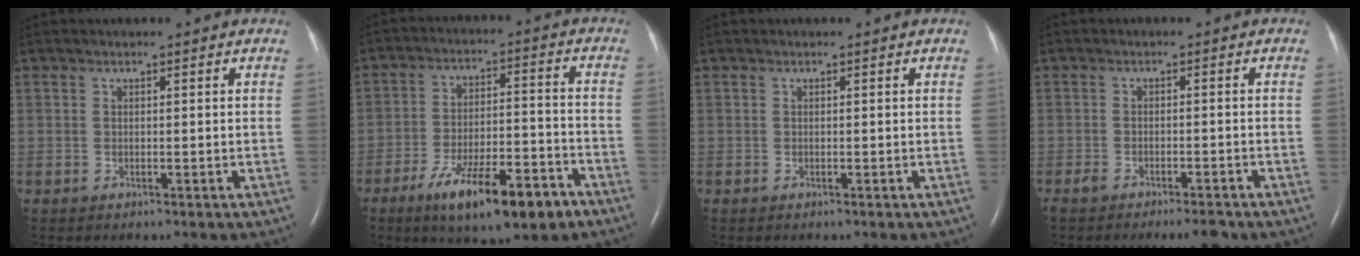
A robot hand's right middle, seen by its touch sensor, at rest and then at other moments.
{"total": 14.0, "force": [-8.6, 3.5, 10.5], "torque": [-0.167, -0.002, -0.132]}
{"total": 0.0}
{"total": 4.3, "force": [-3.5, 0.9, 2.3], "torque": [-0.037, -0.005, -0.054]}